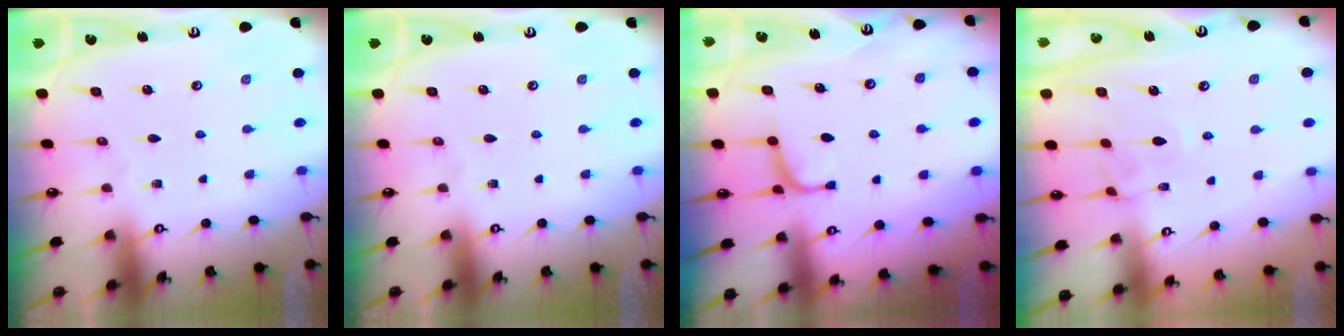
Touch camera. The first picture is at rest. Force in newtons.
{"total": 0.0}
{"total": 1.0, "press": 0.9, "slide": 0.5}
{"total": 3.4, "press": 3.4, "slide": 0.6}